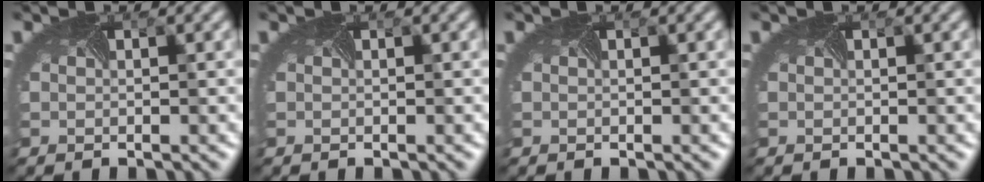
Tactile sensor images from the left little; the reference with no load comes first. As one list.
[{"total": 0.0}, {"total": 0.0}, {"total": 0.0}]